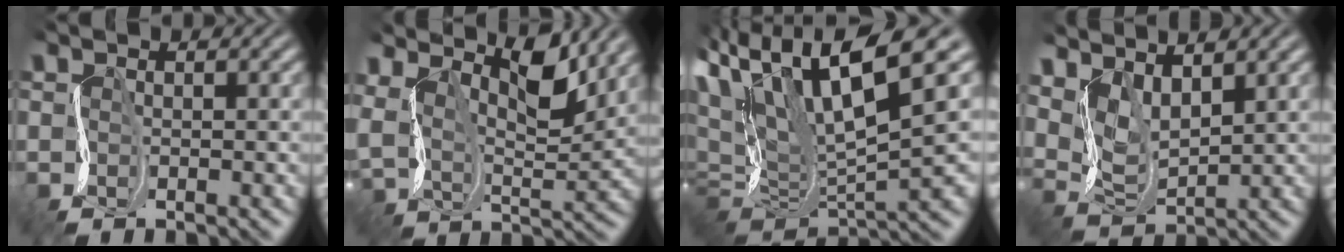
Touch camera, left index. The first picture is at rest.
{"total": 7.1, "force": [5.1, 2.5, 4.2], "torque": [-0.084, 0.006, 0.088]}
{"total": 13.2, "force": [5.9, 3.8, 11.1], "torque": [-0.214, 0.026, 0.117]}
{"total": 4.4, "force": [3.4, 1.7, 2.1], "torque": [-0.056, 0.001, 0.074]}